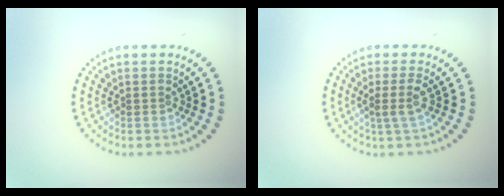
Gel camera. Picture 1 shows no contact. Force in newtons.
{"total": 1.9, "press": 1.4, "slide": 1.3}